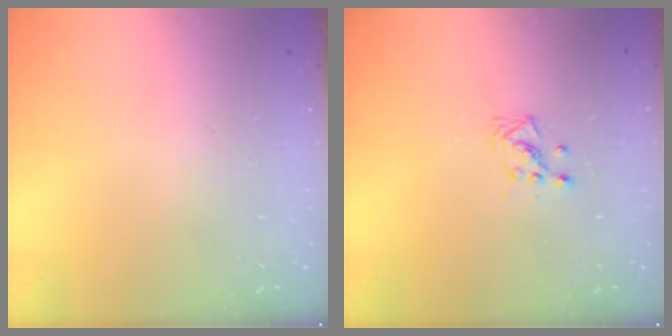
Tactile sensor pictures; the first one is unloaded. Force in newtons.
{"total": 3.3, "press": 3.3, "slide": 0.4}